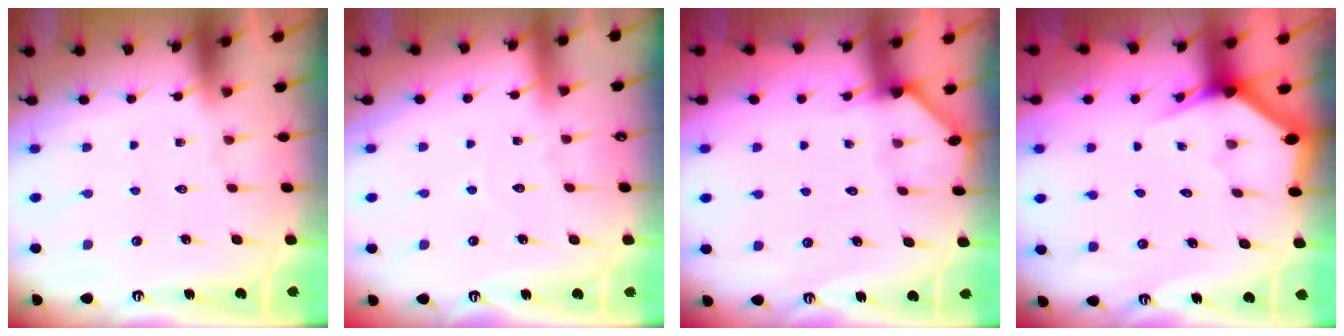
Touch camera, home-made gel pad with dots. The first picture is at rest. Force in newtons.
{"total": 3.1, "press": 3.1, "slide": 0.3}
{"total": 2.0, "press": 2.0, "slide": 0.1}
{"total": 2.9, "press": 2.9, "slide": 0.0}